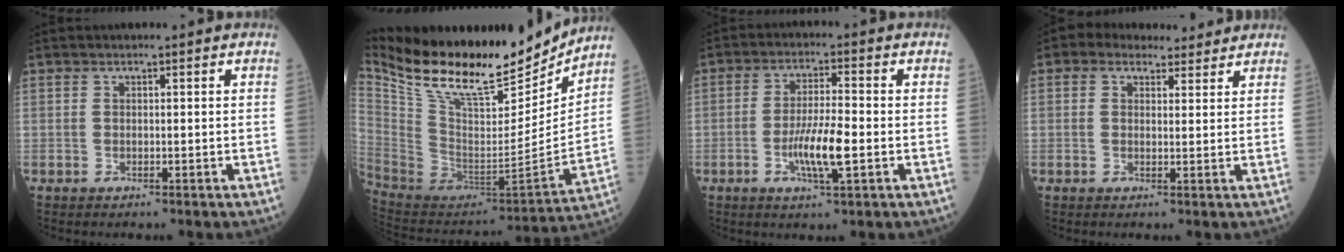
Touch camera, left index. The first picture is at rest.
{"total": 25.7, "force": [21.7, 6.5, 12.2], "torque": [-0.229, -0.021, 0.359]}
{"total": 6.9, "force": [-1.9, 0.7, 6.6], "torque": [-0.130, -0.007, -0.036]}
{"total": 5.9, "force": [4.8, 3.0, 1.7], "torque": [-0.025, 0.025, 0.069]}